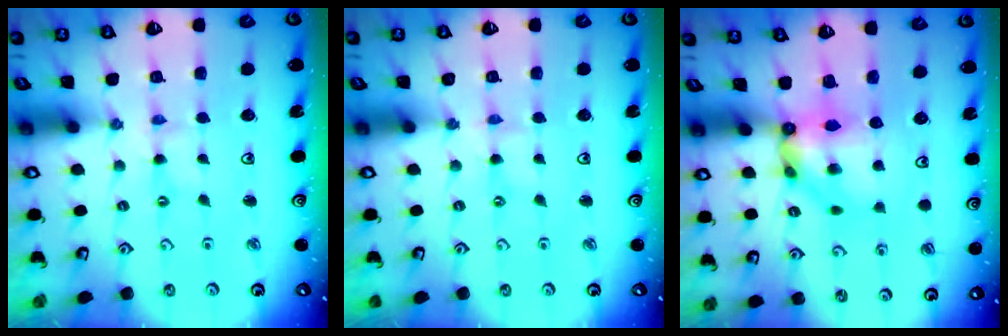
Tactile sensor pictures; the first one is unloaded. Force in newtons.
{"total": 0.0}
{"total": 8.3, "press": 8.2, "slide": 0.6}